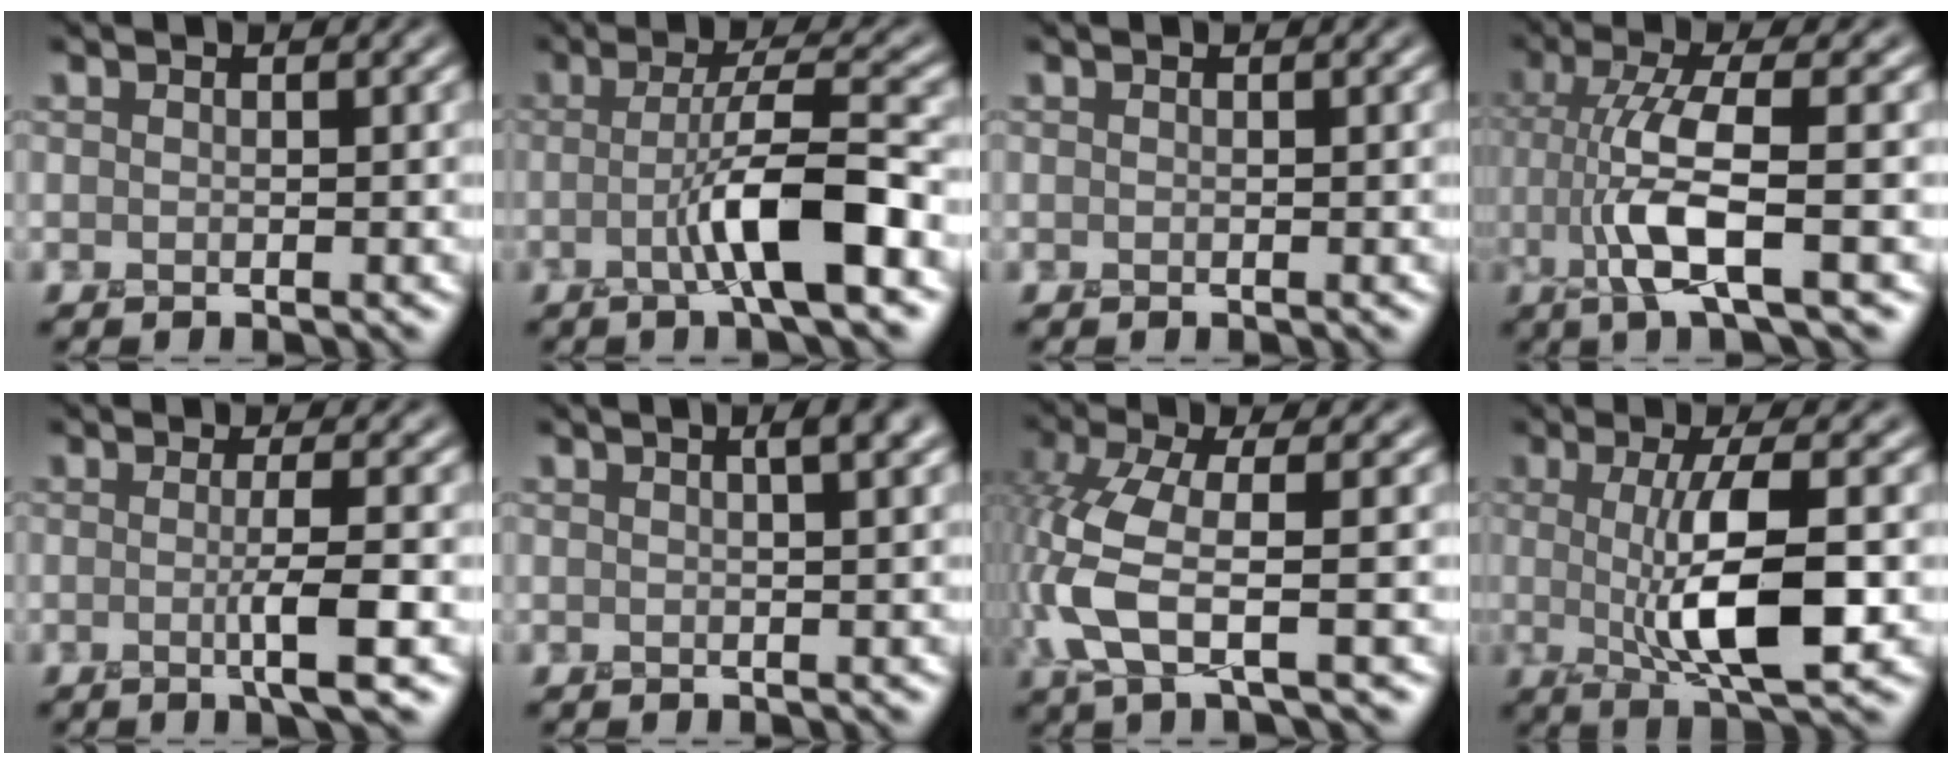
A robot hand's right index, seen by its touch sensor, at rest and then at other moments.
{"total": 6.2, "force": [-1.7, 0.6, 5.9], "torque": [-0.099, 0.019, -0.037]}
{"total": 0.0}
{"total": 6.2, "force": [-1.5, 0.8, 6.0], "torque": [-0.131, 0.008, -0.033]}
{"total": 3.1, "force": [-0.5, 0.1, 3.1], "torque": [-0.056, -0.002, -0.012]}
{"total": 1.9, "force": [0.7, 0.1, 1.7], "torque": [-0.021, 0.006, 0.009]}
{"total": 6.6, "force": [-2.0, 1.9, 6.0], "torque": [-0.157, 0.002, -0.051]}
{"total": 7.1, "force": [-0.1, 1.5, 6.9], "torque": [-0.121, -0.003, 0.001]}